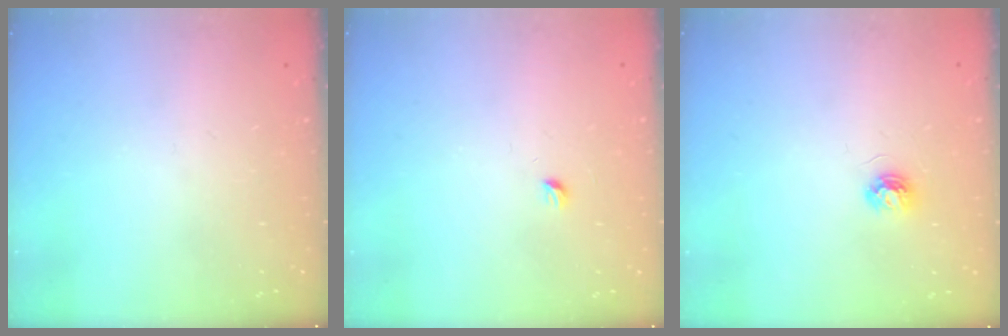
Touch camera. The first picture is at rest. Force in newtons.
{"total": 2.9, "press": 2.9, "slide": 0.4}
{"total": 3.8, "press": 3.8, "slide": 0.4}